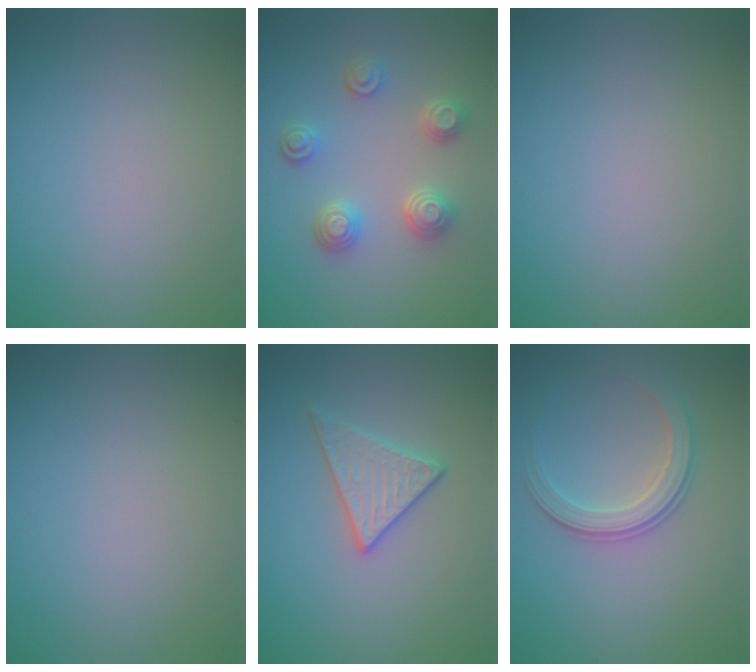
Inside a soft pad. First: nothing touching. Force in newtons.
{"total": 4.0, "press": 3.3, "slide": 2.1}
{"total": 0.0}
{"total": 0.0}
{"total": 2.9, "press": 2.9, "slide": 0.4}
{"total": 2.9, "press": 2.8, "slide": 0.5}